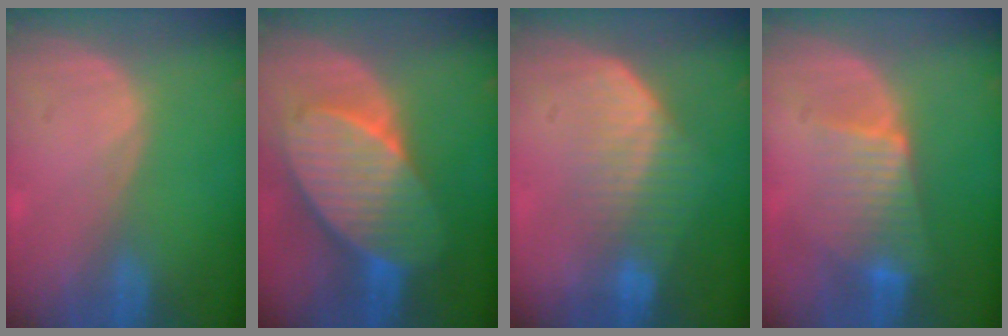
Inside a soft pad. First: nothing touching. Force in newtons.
{"total": 10.6, "press": 10.5, "slide": 0.8}
{"total": 7.3, "press": 6.3, "slide": 3.7}
{"total": 6.6, "press": 6.2, "slide": 2.4}